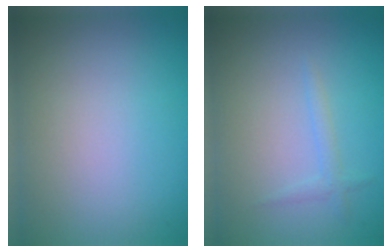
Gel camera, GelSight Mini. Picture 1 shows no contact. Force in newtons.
{"total": 1.0, "press": 1.0, "slide": 0.1}